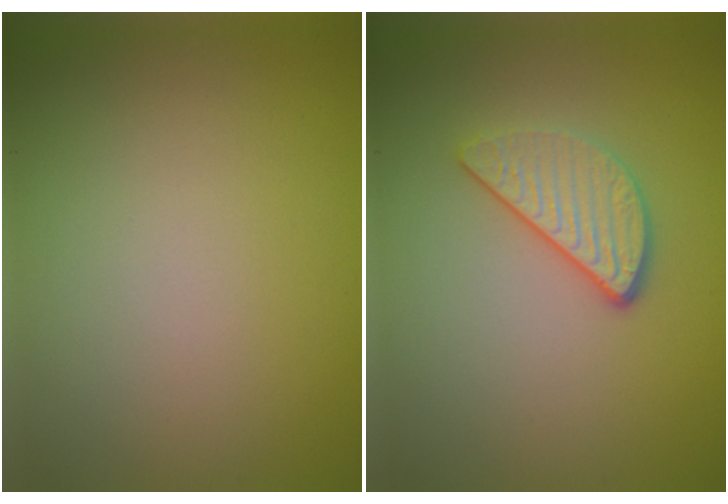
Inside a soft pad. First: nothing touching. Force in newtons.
{"total": 3.0, "press": 2.5, "slide": 1.6}